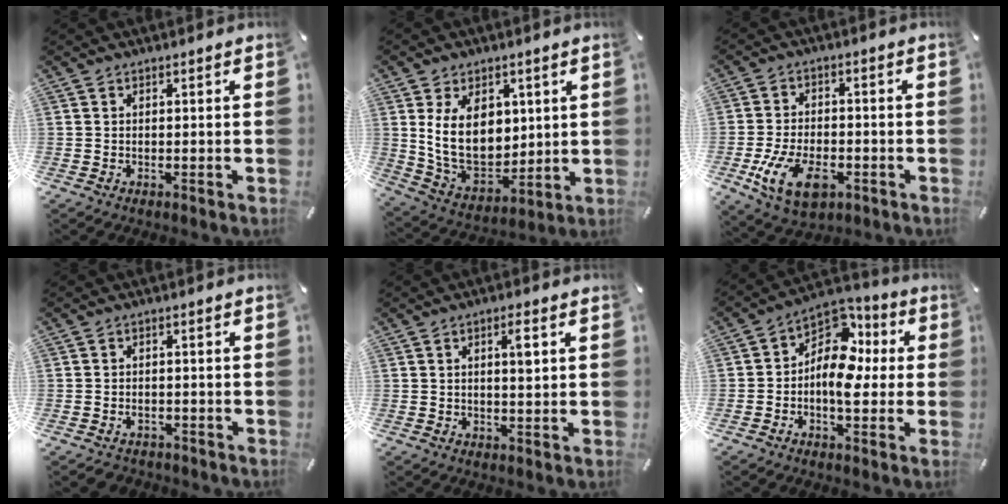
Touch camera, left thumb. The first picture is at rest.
{"total": 14.6, "force": [4.2, 10.5, 9.2], "torque": [-0.182, -0.024, 0.078]}
{"total": 11.9, "force": [-4.4, 7.3, 8.3], "torque": [-0.176, 0.003, -0.080]}
{"total": 2.5, "force": [-1.8, 1.6, 0.7], "torque": [-0.013, 0.009, -0.037]}
{"total": 3.8, "force": [0.9, 0.9, 3.5], "torque": [-0.055, -0.001, 0.008]}
{"total": 12.2, "force": [-0.9, 8.8, 8.4], "torque": [-0.130, -0.010, -0.019]}